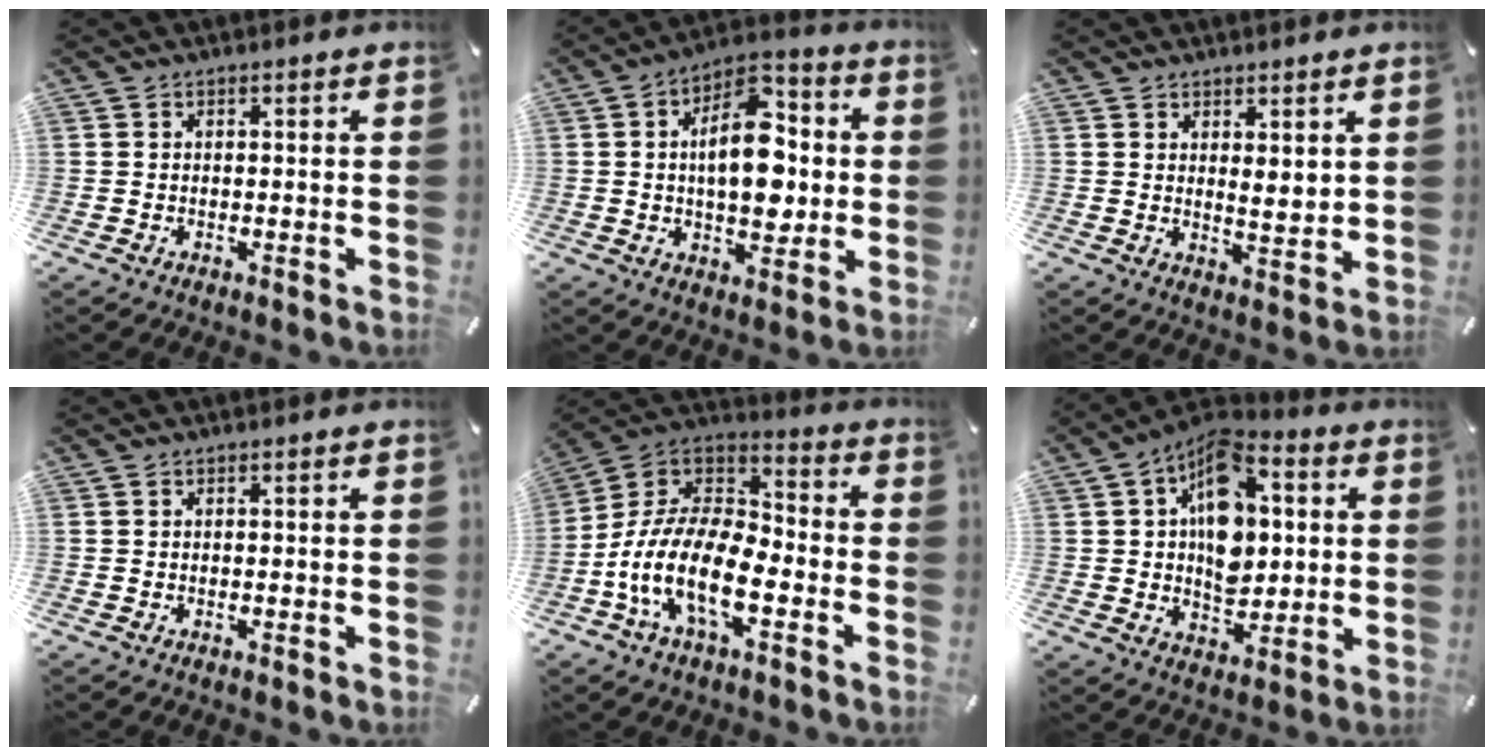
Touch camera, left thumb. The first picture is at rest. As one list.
[{"total": 16.8, "force": [1.2, 10.0, 13.5], "torque": [-0.221, -0.002, 0.019]}, {"total": 3.4, "force": [2.9, 1.3, 1.3], "torque": [-0.015, -0.020, 0.051]}, {"total": 0.0}, {"total": 16.1, "force": [-7.9, 8.1, 11.4], "torque": [-0.258, 0.009, -0.147]}, {"total": 15.2, "force": [2.8, 10.8, 10.4], "torque": [-0.165, -0.007, 0.052]}]